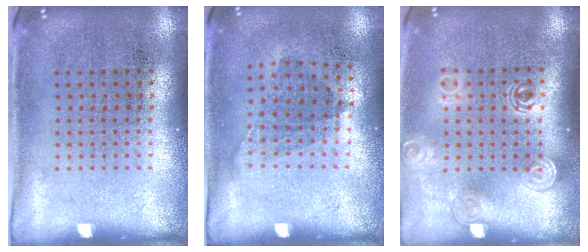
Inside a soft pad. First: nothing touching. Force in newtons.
{"total": 1.1, "press": 0.8, "slide": 0.7}
{"total": 1.6, "press": 1.2, "slide": 1.0}